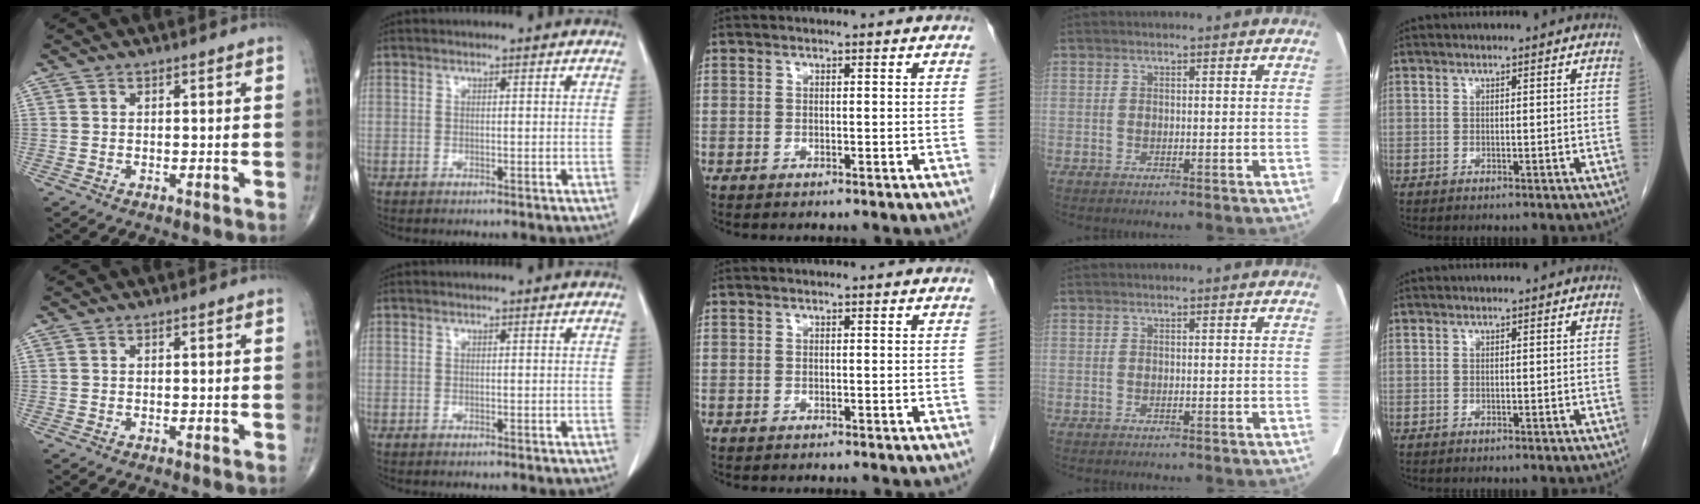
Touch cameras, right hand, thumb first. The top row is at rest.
{}